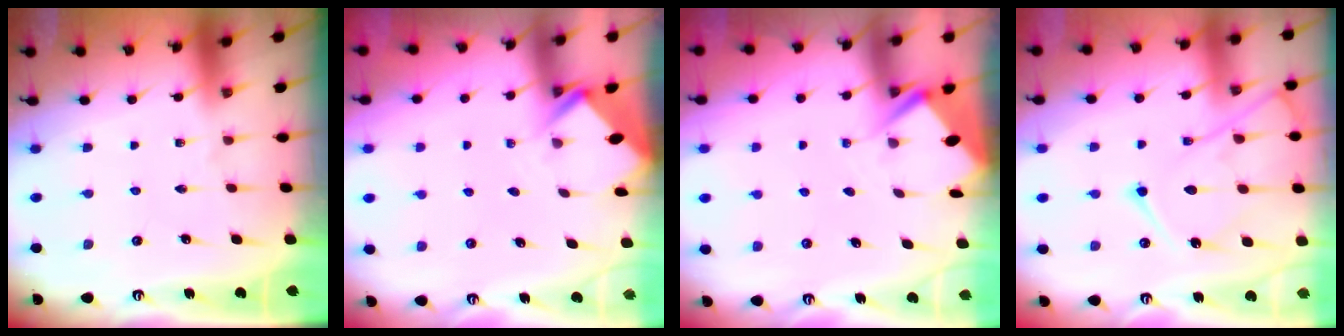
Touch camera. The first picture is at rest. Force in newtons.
{"total": 2.8, "press": 2.8, "slide": 0.2}
{"total": 2.9, "press": 2.9, "slide": 0.3}
{"total": 15.2, "press": 15.1, "slide": 1.7}